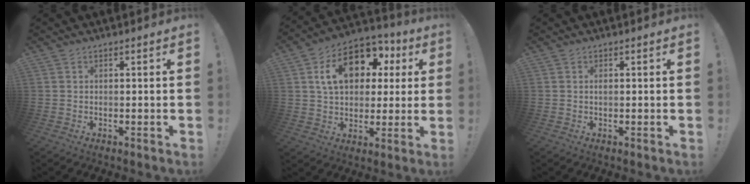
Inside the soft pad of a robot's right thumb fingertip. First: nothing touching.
{"total": 17.0, "force": [6.0, 11.5, 11.1], "torque": [-0.169, -0.014, 0.107]}
{"total": 0.0}